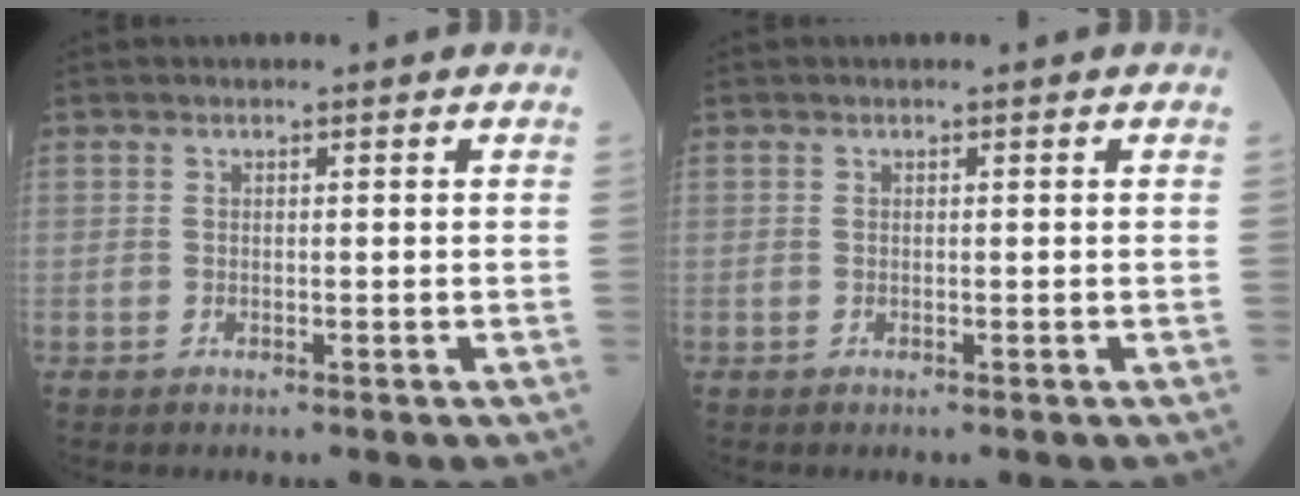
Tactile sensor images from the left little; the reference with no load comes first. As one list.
[{"total": 0.0}]